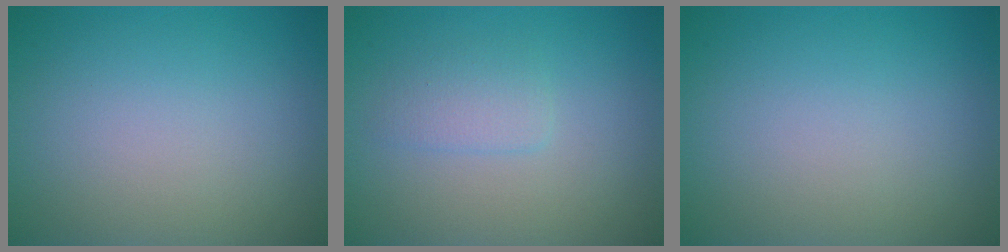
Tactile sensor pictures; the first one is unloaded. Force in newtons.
{"total": 1.6, "press": 1.6, "slide": 0.0}
{"total": 0.0}